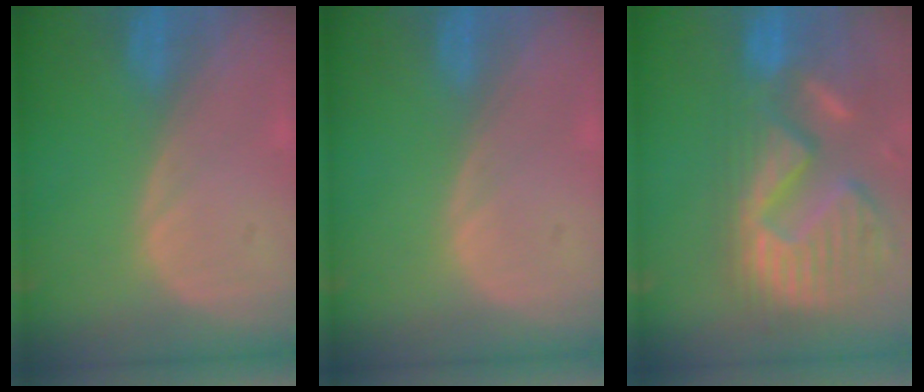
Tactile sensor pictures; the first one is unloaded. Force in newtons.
{"total": 0.0}
{"total": 14.7, "press": 12.3, "slide": 8.1}